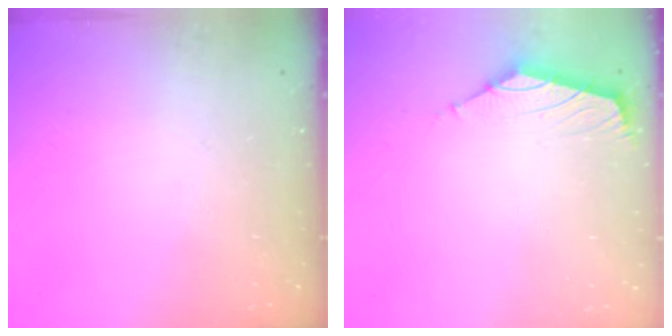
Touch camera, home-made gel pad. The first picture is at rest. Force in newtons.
{"total": 1.7, "press": 1.6, "slide": 0.6}